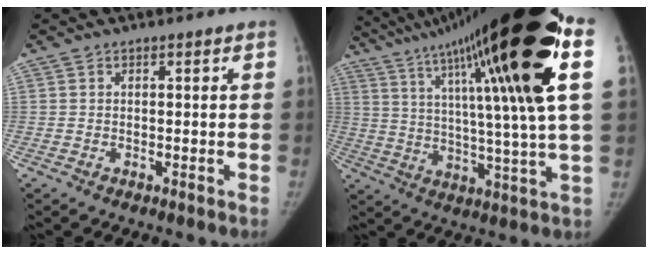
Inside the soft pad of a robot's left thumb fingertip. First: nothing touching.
{"total": 31.8, "force": [15.4, 3.2, 27.6], "torque": [-0.403, -0.013, 0.250]}